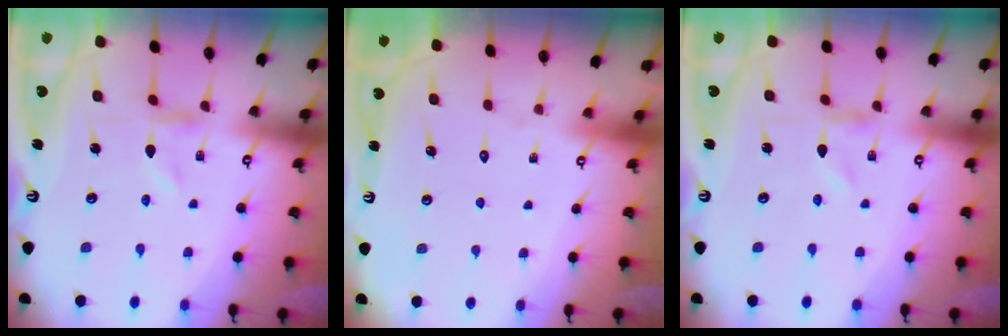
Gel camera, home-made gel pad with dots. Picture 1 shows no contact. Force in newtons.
{"total": 1.7, "press": 1.6, "slide": 0.1}
{"total": 0.0}